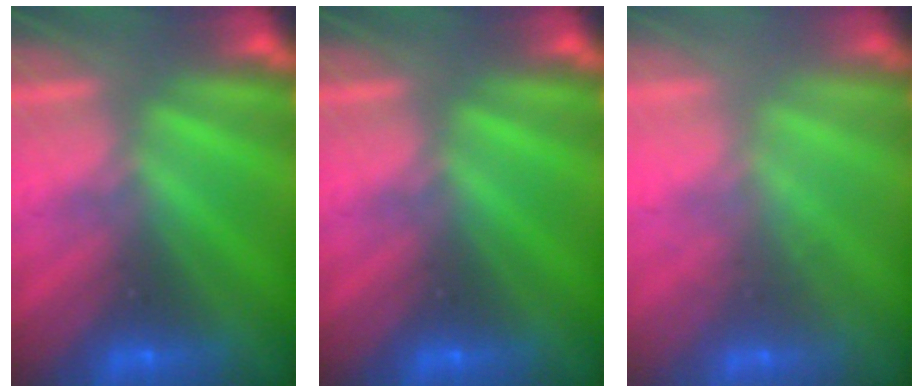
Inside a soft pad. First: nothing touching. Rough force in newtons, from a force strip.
{"total": 0.0}
{"total": 2.1}